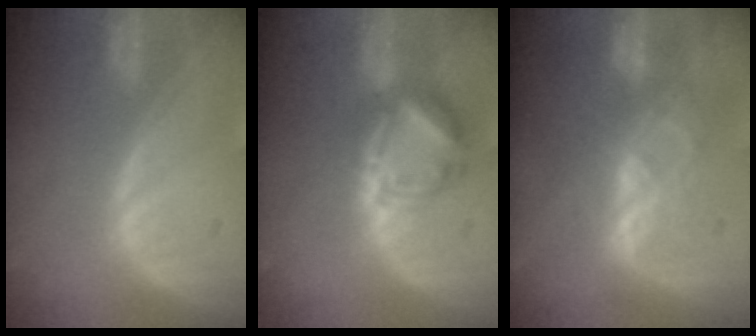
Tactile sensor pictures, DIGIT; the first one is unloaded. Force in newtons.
{"total": 6.5, "press": 6.5, "slide": 0.4}
{"total": 6.6, "press": 6.4, "slide": 1.6}